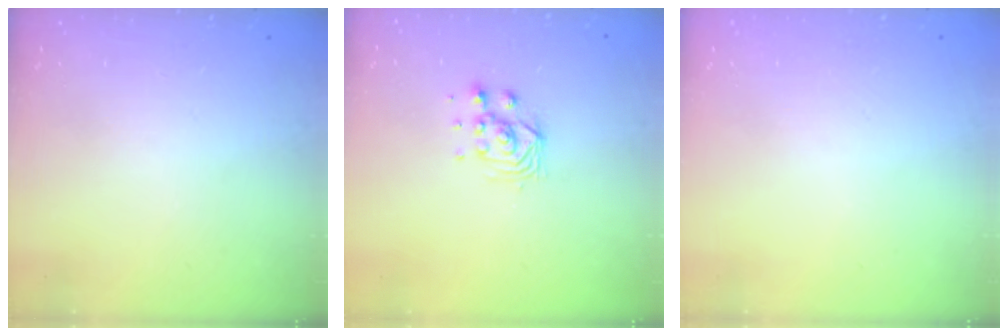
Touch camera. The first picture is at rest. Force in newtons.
{"total": 3.9, "press": 3.8, "slide": 0.8}
{"total": 0.0}